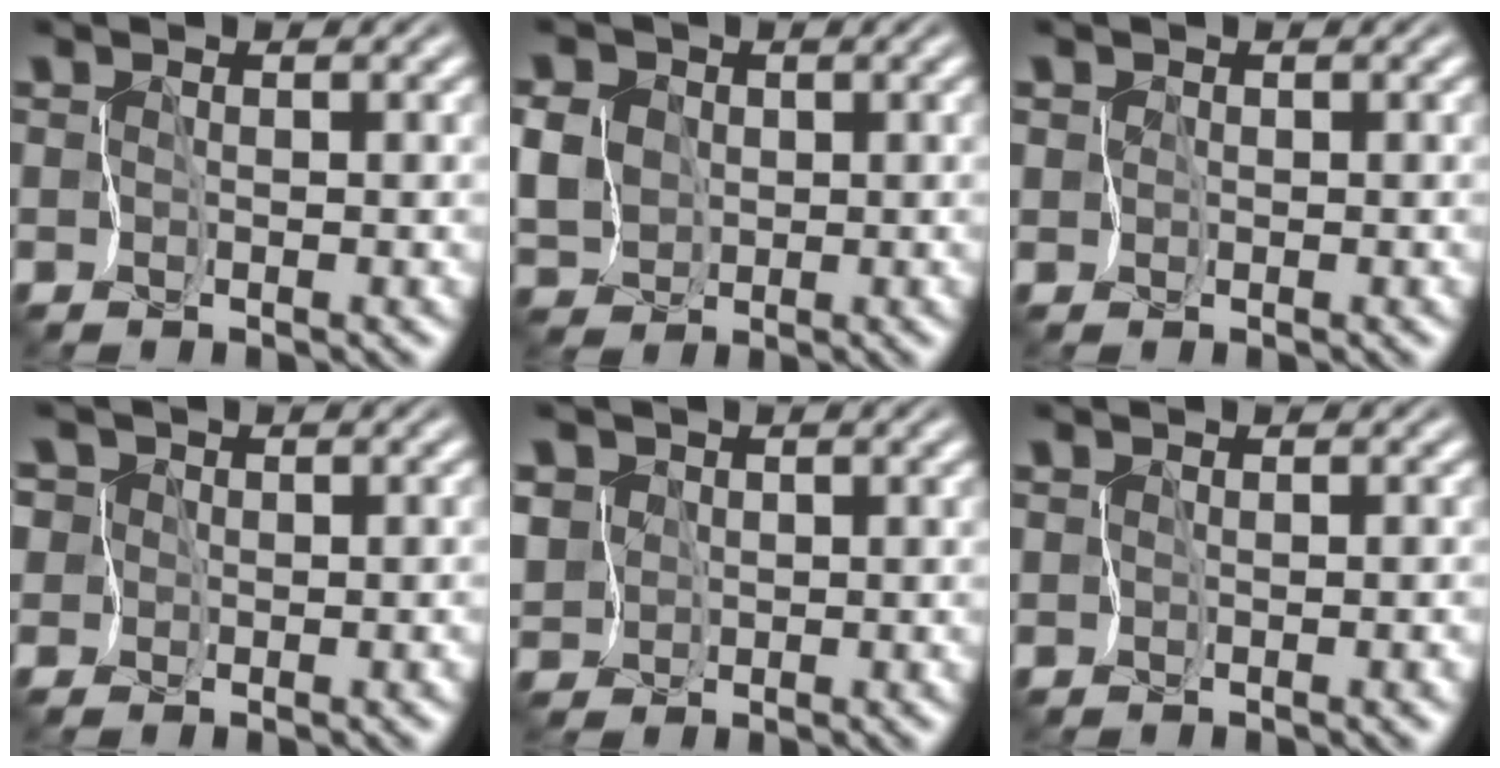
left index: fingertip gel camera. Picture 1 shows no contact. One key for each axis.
{"total": 6.8, "fx": 0.6, "fy": 6.0, "fz": 3.1, "tx": -0.079, "ty": 0.020, "tz": -0.011}
{"total": 2.2, "fx": 1.0, "fy": 1.8, "fz": 0.7, "tx": -0.006, "ty": 0.017, "tz": -0.003}
{"total": 7.8, "fx": 2.9, "fy": 6.1, "fz": 4.0, "tx": -0.061, "ty": 0.039, "tz": -0.006}
{"total": 5.7, "fx": 1.4, "fy": 5.1, "fz": 2.1, "tx": -0.060, "ty": 0.018, "tz": 0.003}
{"total": 1.7, "fx": -0.3, "fy": 1.1, "fz": 1.2, "tx": -0.001, "ty": 0.001, "tz": 0.000}